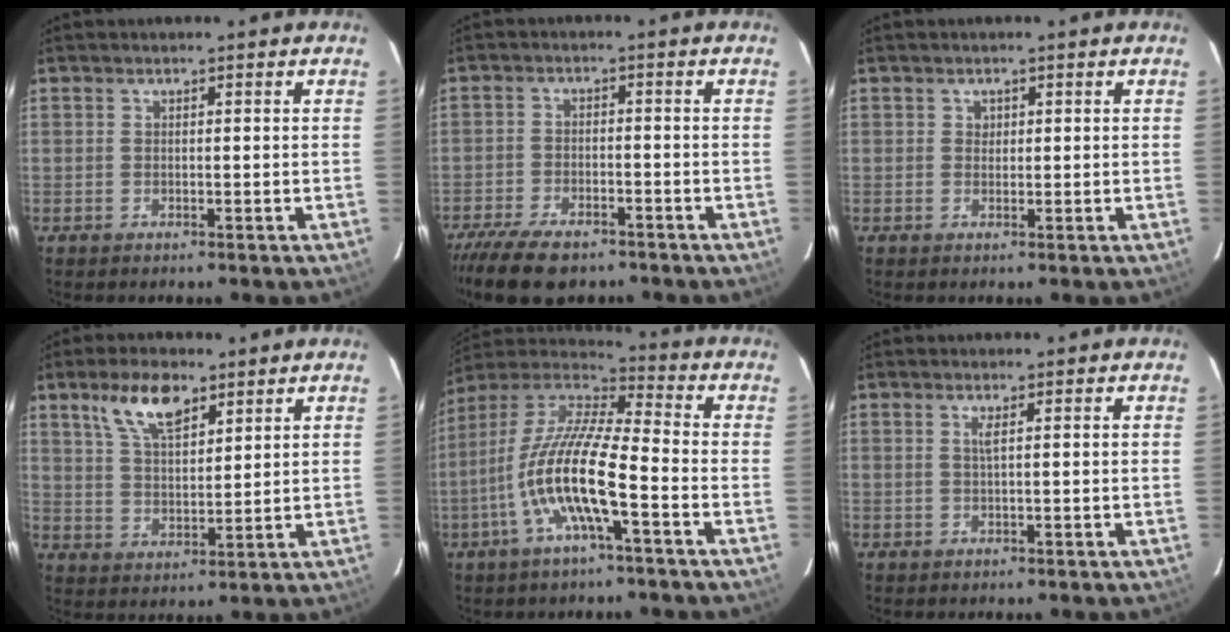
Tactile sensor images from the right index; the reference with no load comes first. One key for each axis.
{"total": 11.7, "fx": -9.2, "fy": 4.4, "fz": 5.7, "tx": -0.138, "ty": -0.028, "tz": -0.157}
{"total": 1.1, "fx": 0.3, "fy": 1.0, "fz": 0.0, "tx": 0.007, "ty": 0.006, "tz": 0.005}
{"total": 9.0, "fx": 5.6, "fy": 3.7, "fz": 6.0, "tx": -0.110, "ty": 0.011, "tz": 0.109}
{"total": 15.5, "fx": -5.6, "fy": 2.6, "fz": 14.2, "tx": -0.274, "ty": -0.008, "tz": -0.114}
{"total": 0.9, "fx": 0.2, "fy": -0.3, "fz": 0.9, "tx": -0.015, "ty": 0.000, "tz": 0.004}